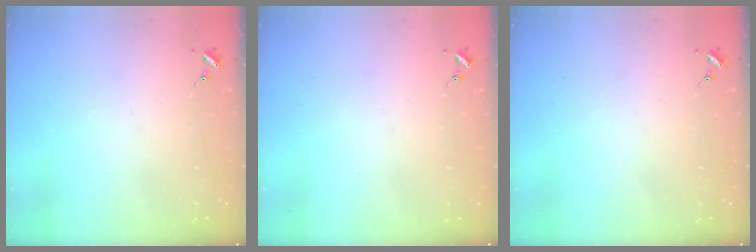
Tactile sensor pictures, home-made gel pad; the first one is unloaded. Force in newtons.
{"total": 0.0}
{"total": 0.0}